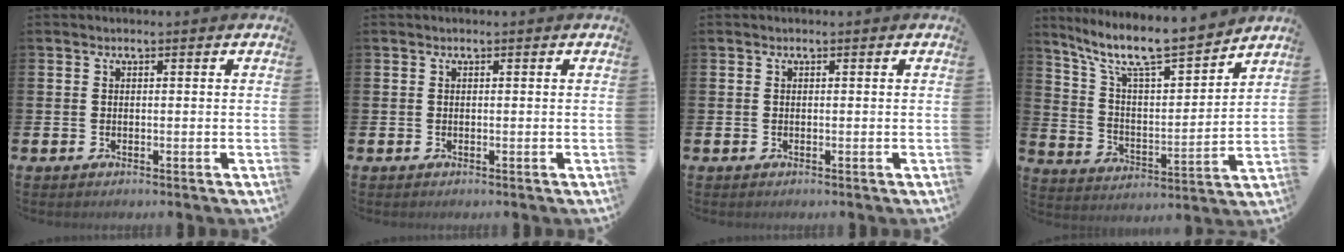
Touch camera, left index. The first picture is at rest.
{"total": 0.0}
{"total": 0.0}
{"total": 10.4, "force": [9.2, 1.3, 4.6], "torque": [-0.120, -0.065, 0.154]}